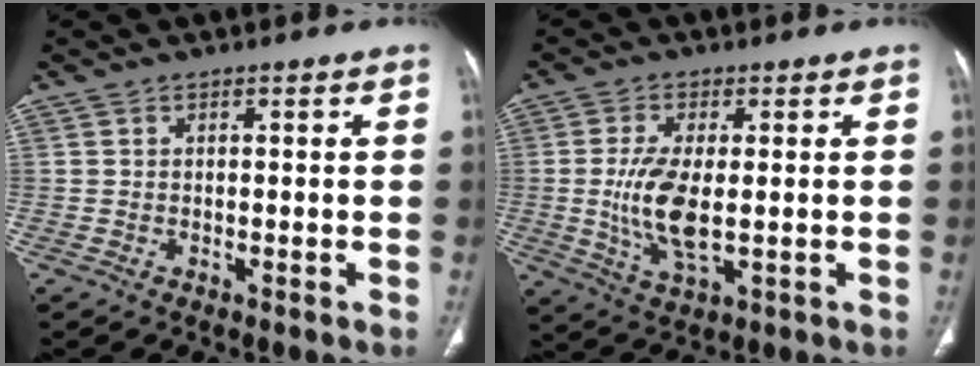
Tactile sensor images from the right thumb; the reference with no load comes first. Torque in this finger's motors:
{"motor_torque": [1.91, 1.28, 1.15, -1.05, 0.37]}